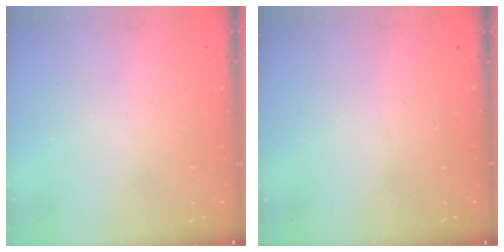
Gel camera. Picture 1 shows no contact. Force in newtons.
{"total": 0.0}